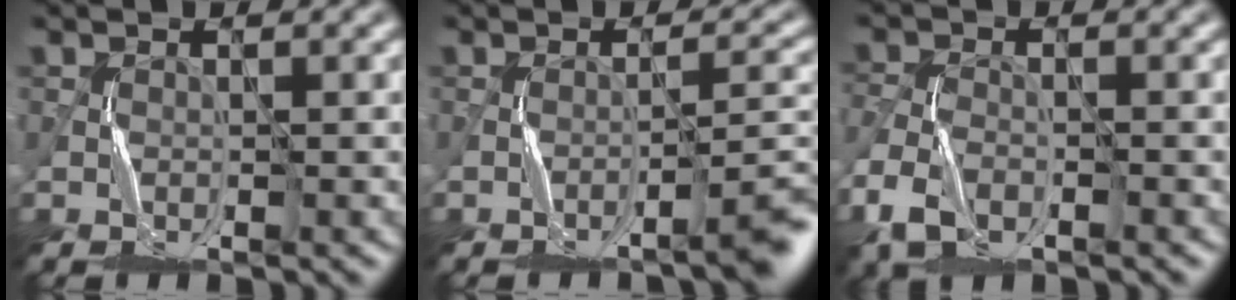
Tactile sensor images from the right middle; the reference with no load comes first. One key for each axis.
{"total": 3.3, "fx": -2.4, "fy": 0.1, "fz": 2.2, "tx": -0.016, "ty": 0.012, "tz": -0.046}
{"total": 4.8, "fx": -2.8, "fy": 2.8, "fz": 2.7, "tx": -0.063, "ty": -0.009, "tz": -0.063}